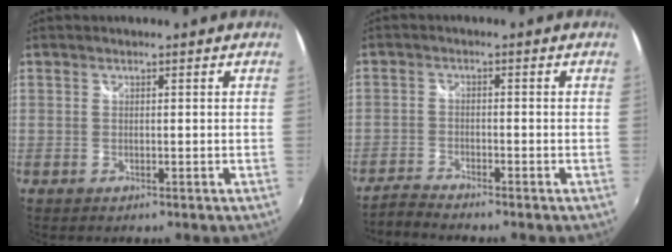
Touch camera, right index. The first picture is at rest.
{"total": 3.9, "force": [-3.8, 0.3, 0.9], "torque": [-0.036, -0.009, -0.077]}